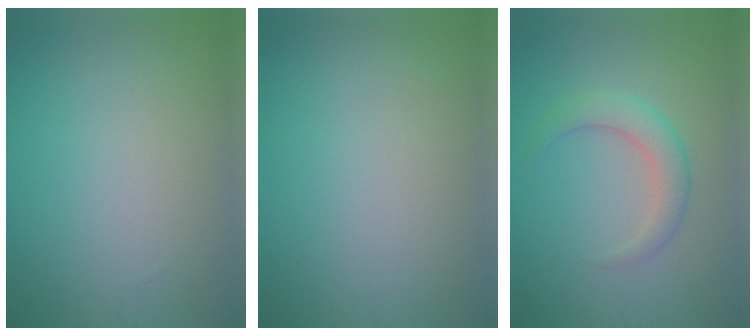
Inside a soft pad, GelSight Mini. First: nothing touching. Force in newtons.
{"total": 0.0}
{"total": 2.8, "press": 2.8, "slide": 0.1}